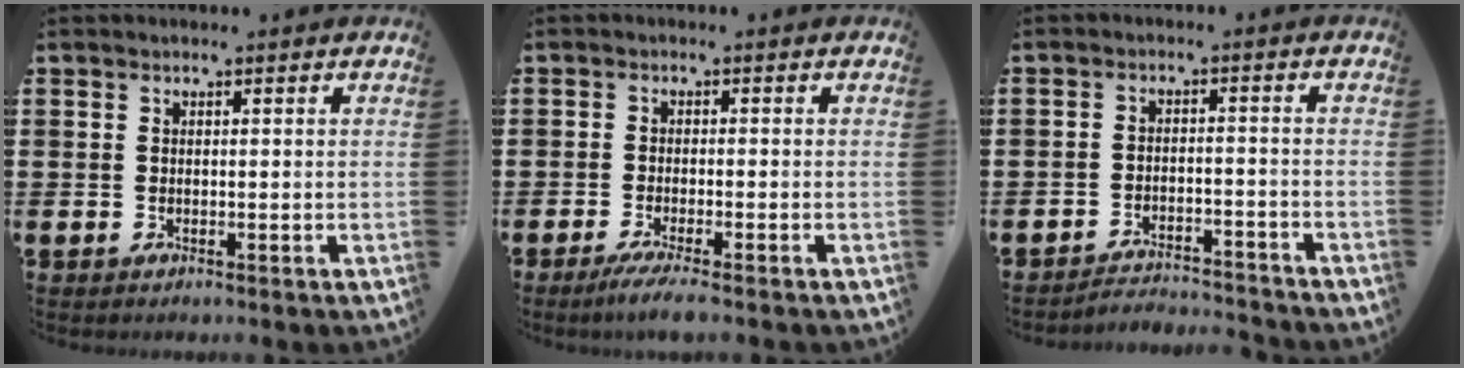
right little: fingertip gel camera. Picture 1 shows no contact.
{"total": 2.4, "force": [-1.6, 0.0, 1.8], "torque": [-0.028, -0.003, -0.028]}
{"total": 3.0, "force": [-3.0, 0.0, -0.1], "torque": [-0.005, 0.003, -0.066]}